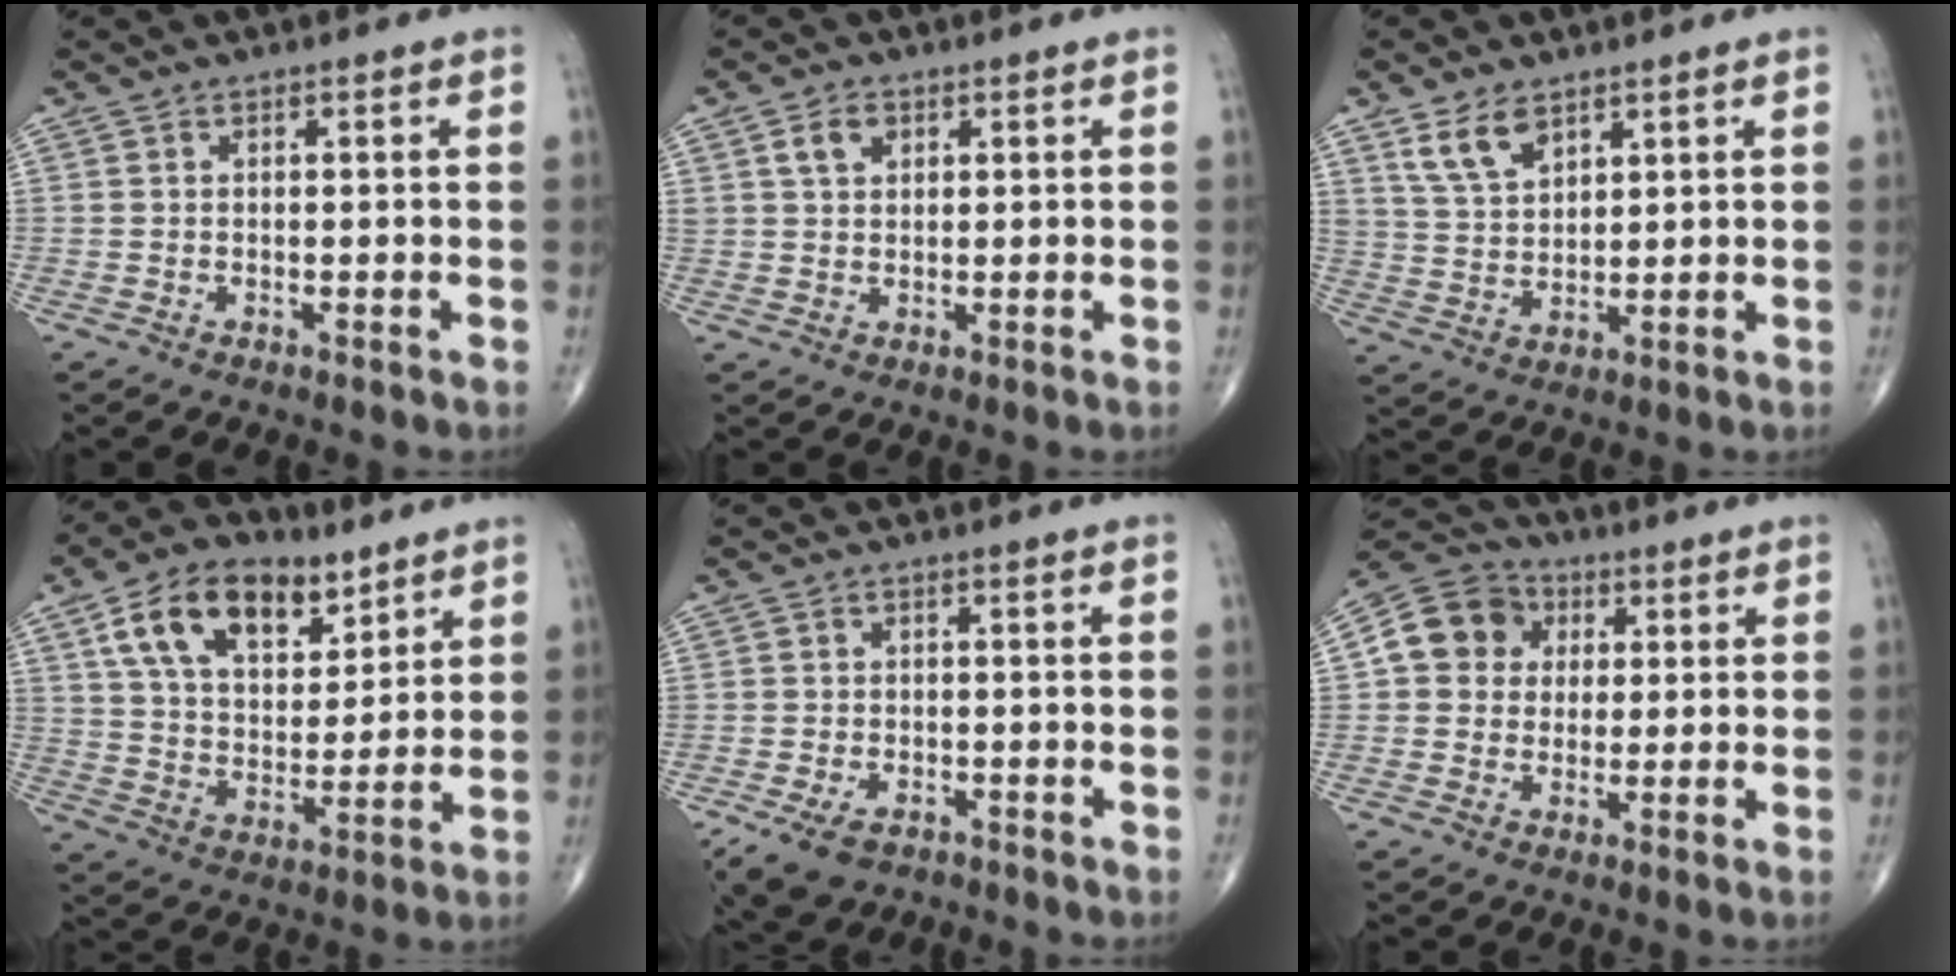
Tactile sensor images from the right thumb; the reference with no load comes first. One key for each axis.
{"total": 3.9, "fx": 1.7, "fy": 2.7, "fz": 2.2, "tx": -0.028, "ty": -0.003, "tz": 0.033}
{"total": 7.0, "fx": 4.4, "fy": 3.7, "fz": 3.9, "tx": -0.061, "ty": -0.022, "tz": 0.095}
{"total": 16.6, "fx": 8.8, "fy": 9.6, "fz": 10.4, "tx": -0.143, "ty": -0.028, "tz": 0.158}
{"total": 8.4, "fx": -4.6, "fy": 4.2, "fz": 5.6, "tx": -0.099, "ty": 0.001, "tz": -0.072}
{"total": 10.1, "fx": 1.9, "fy": 8.9, "fz": 4.3, "tx": -0.057, "ty": 0.012, "tz": 0.020}